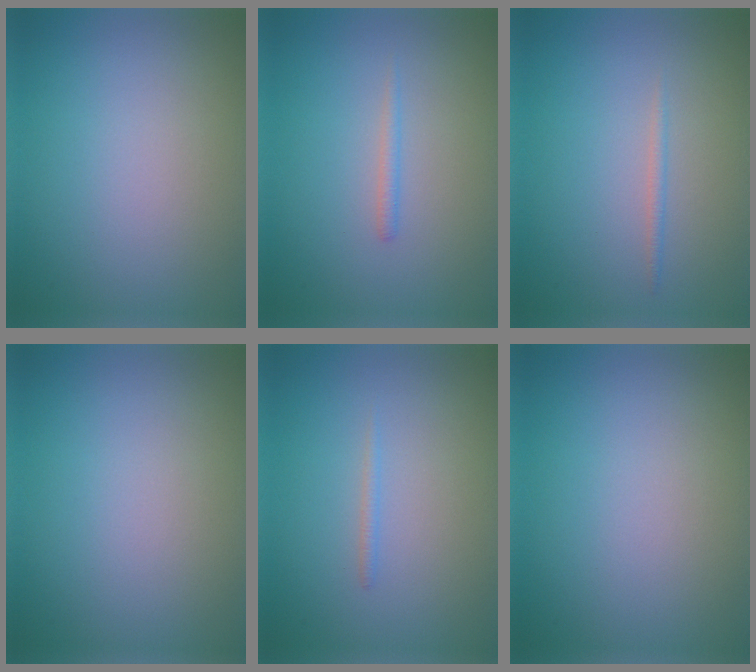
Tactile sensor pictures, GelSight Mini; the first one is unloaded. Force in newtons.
{"total": 0.8, "press": 0.8, "slide": 0.1}
{"total": 0.7, "press": 0.7, "slide": 0.1}
{"total": 0.0}
{"total": 0.6, "press": 0.6, "slide": 0.0}
{"total": 0.0}